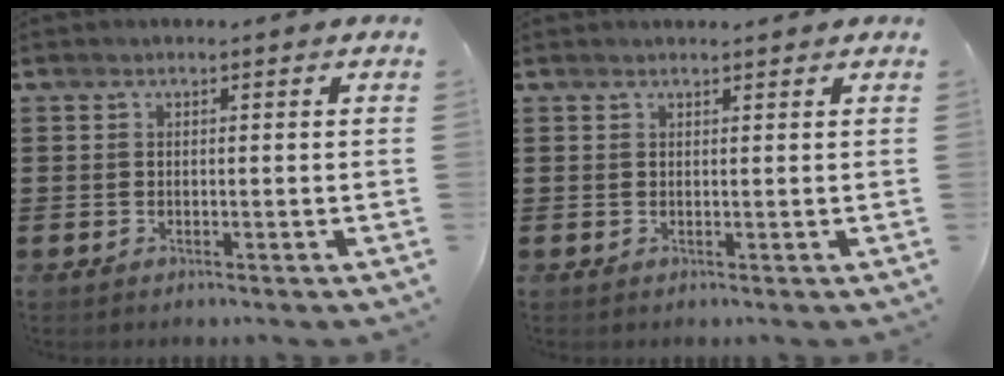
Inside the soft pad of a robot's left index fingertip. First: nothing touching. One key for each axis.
{"total": 0.9, "fx": 0.8, "fy": 0.4, "fz": -0.1, "tx": -0.001, "ty": 0.001, "tz": 0.016}